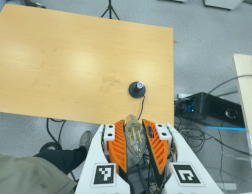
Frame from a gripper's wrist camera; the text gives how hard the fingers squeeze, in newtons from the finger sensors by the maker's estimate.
{"total": 20.7, "left": 22.0, "right": 19.4}